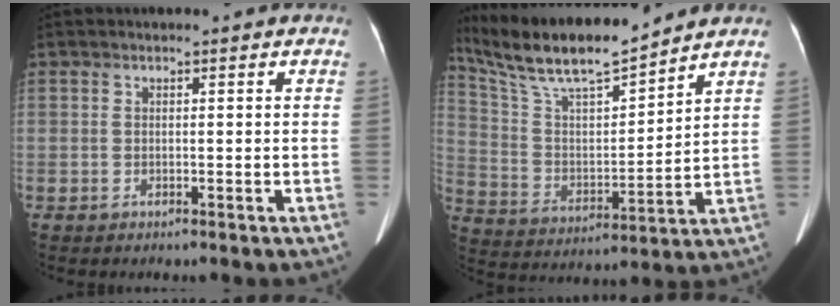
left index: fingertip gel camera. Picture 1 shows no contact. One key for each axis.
{"total": 16.5, "fx": 14.5, "fy": 1.4, "fz": 7.8, "tx": -0.156, "ty": 0.007, "tz": 0.273}